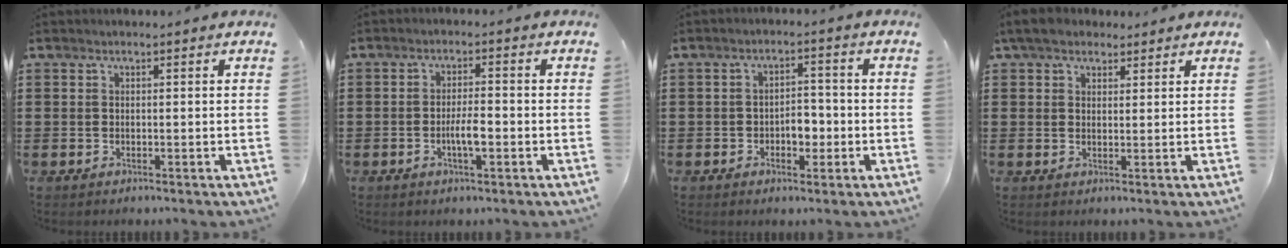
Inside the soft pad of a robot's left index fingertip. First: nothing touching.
{"total": 3.9, "force": [-1.0, 1.0, 3.6], "torque": [-0.070, 0.002, -0.021]}
{"total": 3.9, "force": [-1.1, 2.2, 3.0], "torque": [-0.050, 0.003, -0.025]}
{"total": 4.1, "force": [3.2, 2.1, 1.5], "torque": [-0.041, 0.008, 0.059]}